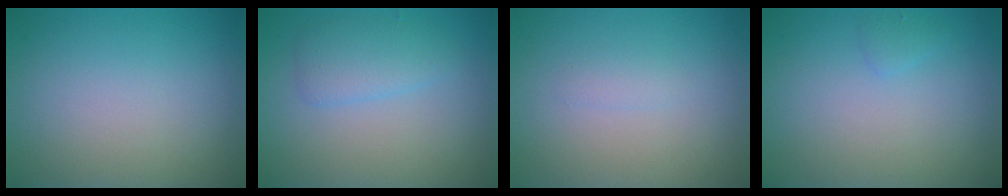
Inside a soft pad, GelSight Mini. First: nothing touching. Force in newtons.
{"total": 2.3, "press": 2.3, "slide": 0.2}
{"total": 0.8, "press": 0.8, "slide": 0.0}
{"total": 0.7, "press": 0.7, "slide": 0.0}